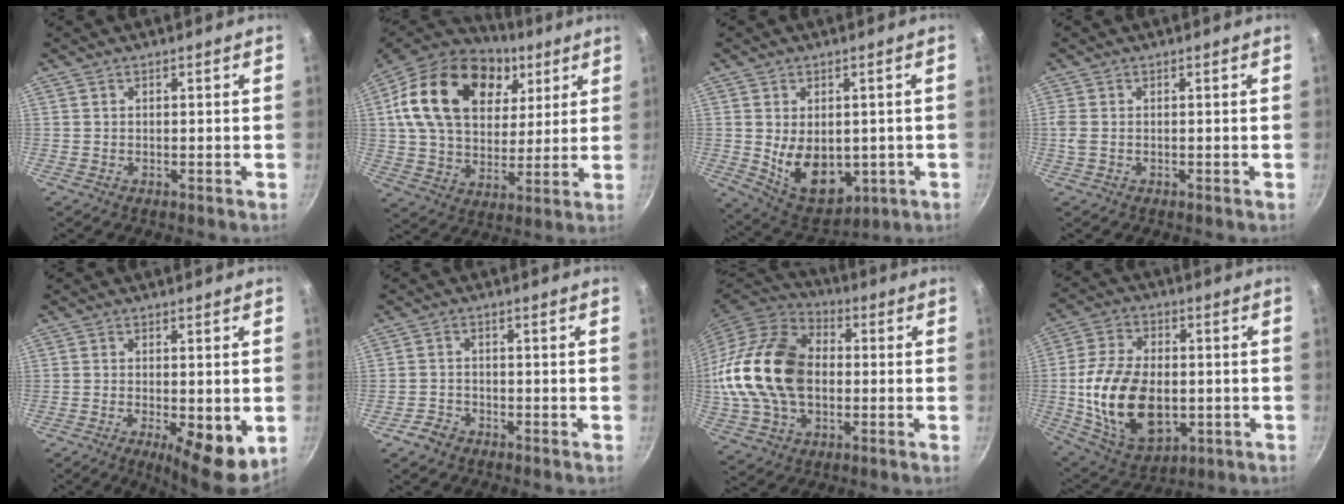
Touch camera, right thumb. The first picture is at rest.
{"total": 26.5, "force": [9.6, 17.8, 17.1], "torque": [-0.289, -0.008, 0.160]}
{"total": 12.7, "force": [-1.0, 8.6, 9.3], "torque": [-0.116, -0.019, 0.013]}
{"total": 1.6, "force": [-0.1, 0.9, 1.3], "torque": [-0.032, 0.000, -0.003]}
{"total": 10.4, "force": [-2.9, 3.3, 9.4], "torque": [-0.127, -0.006, -0.034]}
{"total": 3.2, "force": [-2.3, 2.0, 0.8], "torque": [-0.012, 0.027, -0.041]}
{"total": 23.3, "force": [0.0, 16.1, 16.8], "torque": [-0.313, 0.031, 0.000]}
{"total": 20.0, "force": [-2.3, 12.7, 15.4], "torque": [-0.273, 0.008, -0.025]}